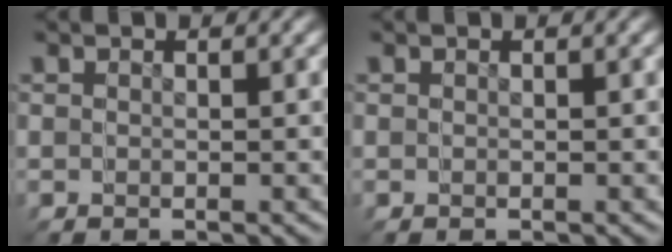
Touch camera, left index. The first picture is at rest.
{"total": 0.0}